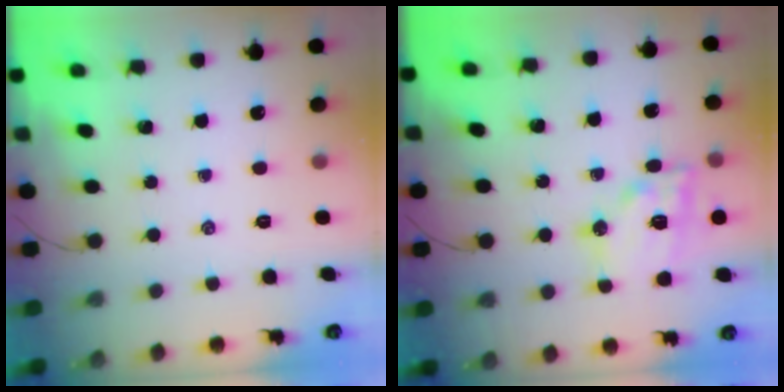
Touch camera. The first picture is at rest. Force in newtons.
{"total": 15.0, "press": 14.8, "slide": 2.3}